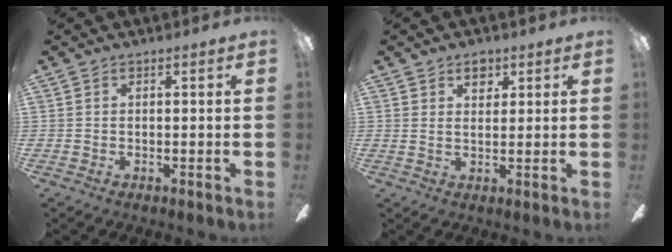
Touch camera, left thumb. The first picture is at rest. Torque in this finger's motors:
{"motor_torque": [0.29, 0.17, 0.06, -0.13, 0.05]}